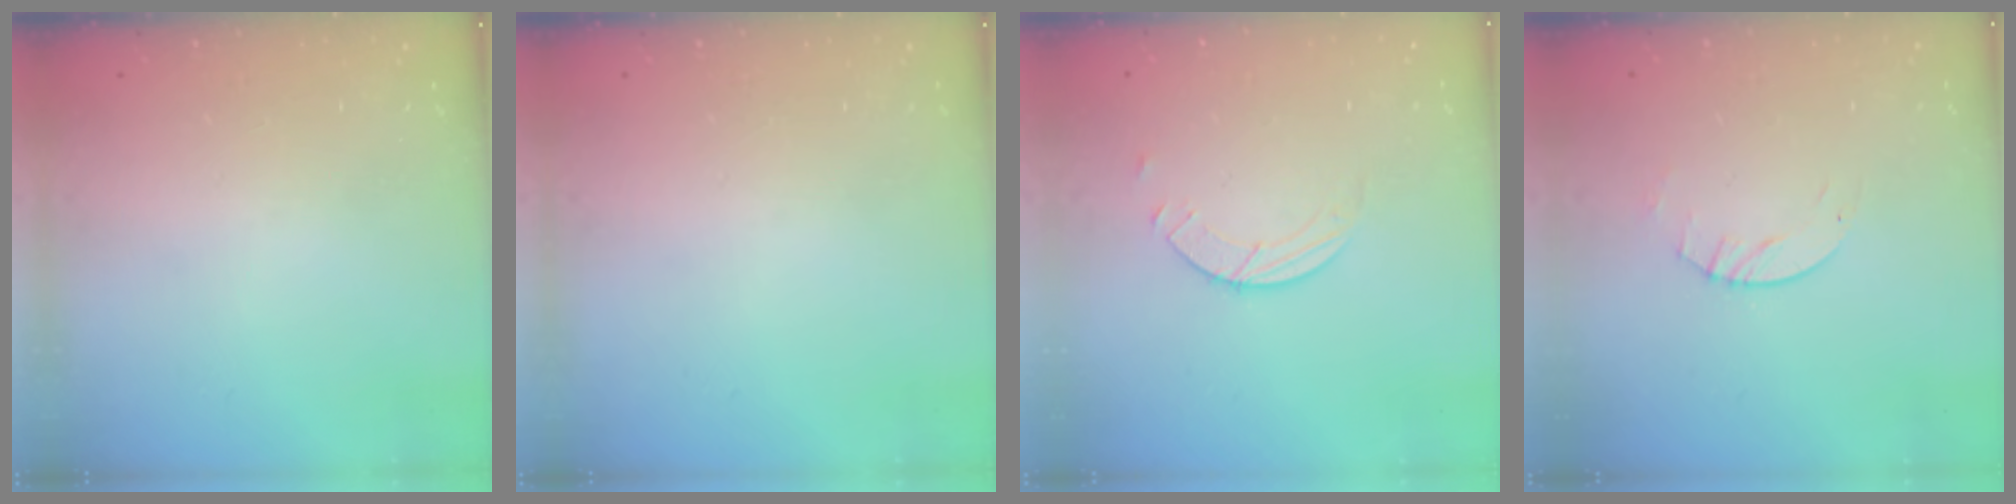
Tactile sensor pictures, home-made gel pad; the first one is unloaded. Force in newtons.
{"total": 0.0}
{"total": 2.6, "press": 2.6, "slide": 0.3}
{"total": 2.8, "press": 2.8, "slide": 0.4}